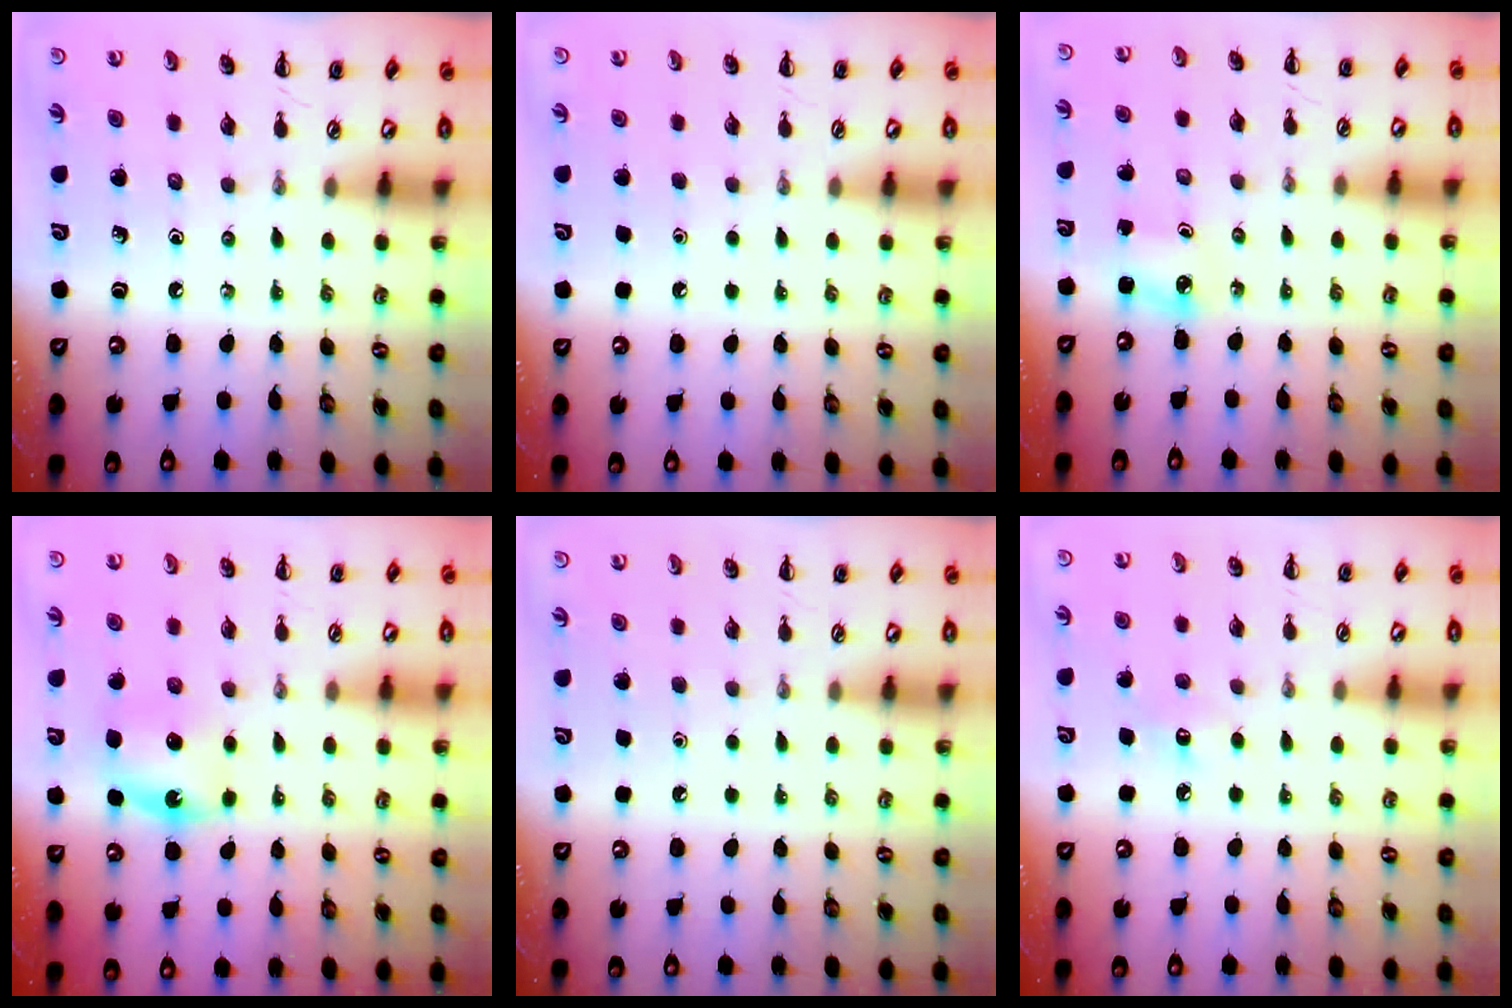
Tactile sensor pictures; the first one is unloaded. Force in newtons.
{"total": 1.6, "press": 1.6, "slide": 0.1}
{"total": 2.6, "press": 2.6, "slide": 0.4}
{"total": 5.4, "press": 5.3, "slide": 0.9}
{"total": 1.7, "press": 1.7, "slide": 0.1}
{"total": 5.8, "press": 5.7, "slide": 1.5}